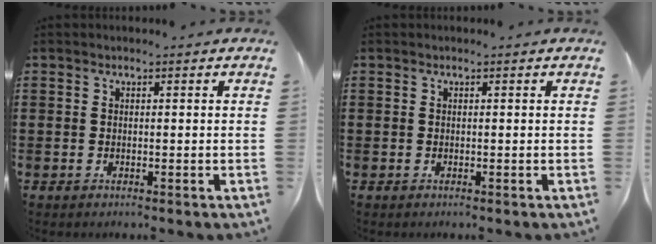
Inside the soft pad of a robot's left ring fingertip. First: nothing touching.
{"total": 0.0}